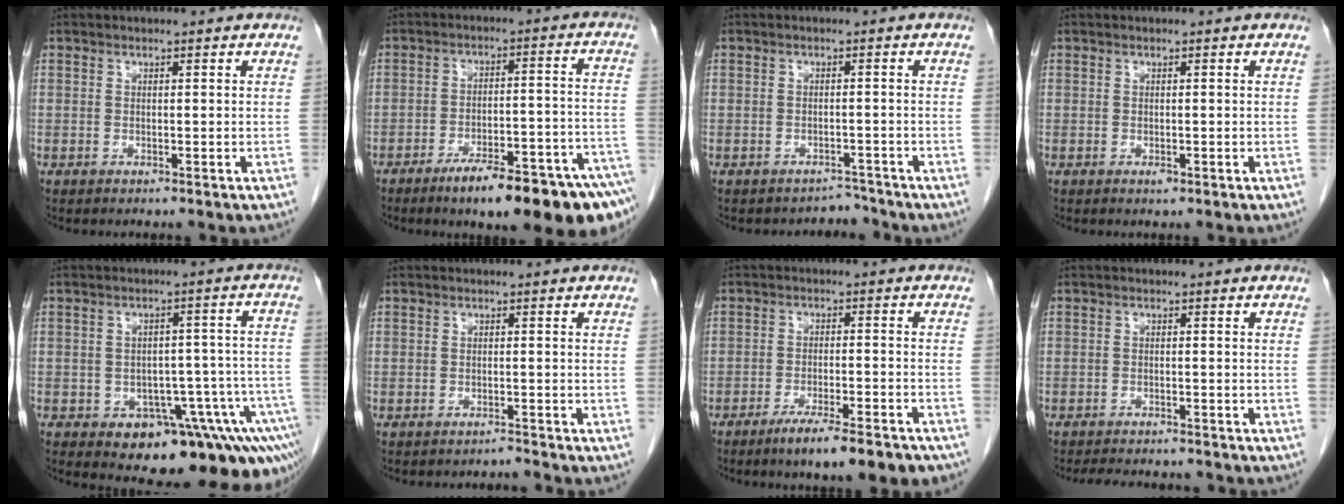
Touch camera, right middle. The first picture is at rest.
{"total": 17.0, "force": [-12.0, 1.6, 12.0], "torque": [-0.101, 0.024, -0.176]}
{"total": 2.4, "force": [-2.1, 0.6, -1.0], "torque": [0.018, 0.005, -0.027]}
{"total": 0.7, "force": [-0.4, 0.4, 0.5], "torque": [-0.007, 0.000, -0.004]}
{"total": 16.6, "force": [-10.2, 5.5, 12.0], "torque": [-0.060, 0.031, -0.118]}
{"total": 1.1, "force": [-0.9, -0.2, -0.4], "torque": [0.009, -0.007, -0.012]}
{"total": 10.2, "force": [-7.8, 1.4, 6.5], "torque": [-0.081, -0.012, -0.114]}
{"total": 7.1, "force": [-6.5, 1.8, 2.3], "torque": [-0.031, -0.005, -0.088]}